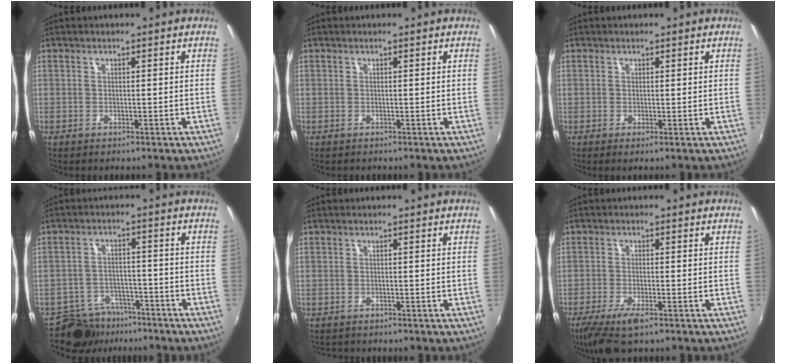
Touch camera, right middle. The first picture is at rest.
{"total": 0.0}
{"total": 0.5, "force": [0.2, -0.2, 0.4], "torque": [-0.012, -0.002, 0.001]}
{"total": 9.0, "force": [-7.4, 5.0, 1.3], "torque": [-0.040, 0.013, -0.111]}
{"total": 1.5, "force": [-1.4, 0.6, 0.2], "torque": [-0.009, -0.006, -0.022]}
{"total": 7.0, "force": [-4.7, 1.5, 5.0], "torque": [-0.117, -0.024, -0.087]}